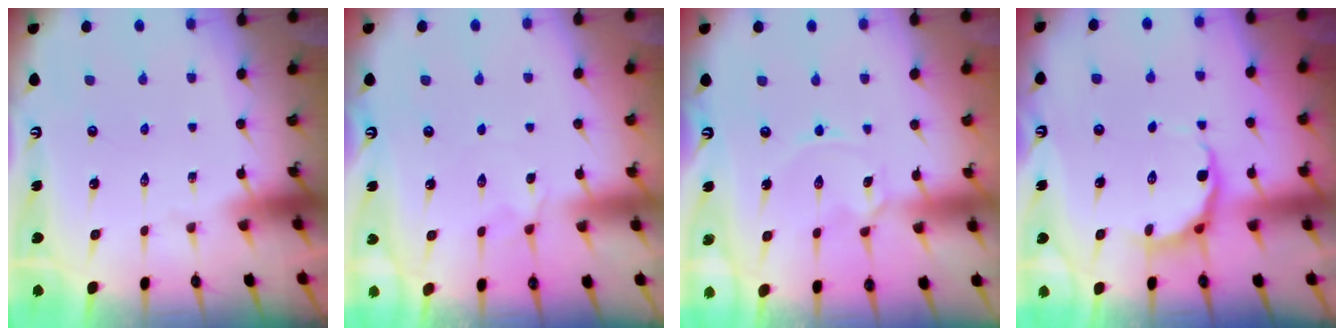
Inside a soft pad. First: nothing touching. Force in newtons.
{"total": 2.7, "press": 2.6, "slide": 0.6}
{"total": 1.5, "press": 1.5, "slide": 0.0}
{"total": 6.9, "press": 6.3, "slide": 2.9}